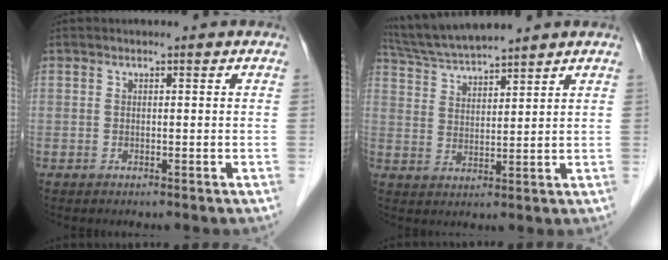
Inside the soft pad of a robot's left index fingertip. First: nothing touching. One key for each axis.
{"total": 8.6, "fx": 8.1, "fy": -0.4, "fz": 3.0, "tx": -0.064, "ty": 0.024, "tz": 0.157}